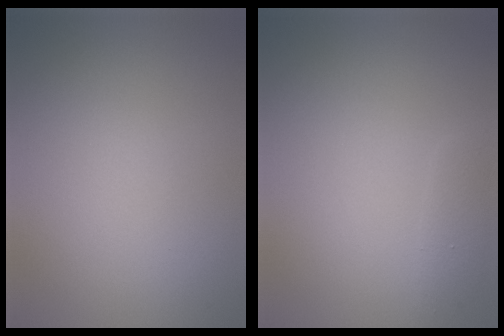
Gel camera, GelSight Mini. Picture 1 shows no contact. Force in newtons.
{"total": 1.1, "press": 1.1, "slide": 0.1}